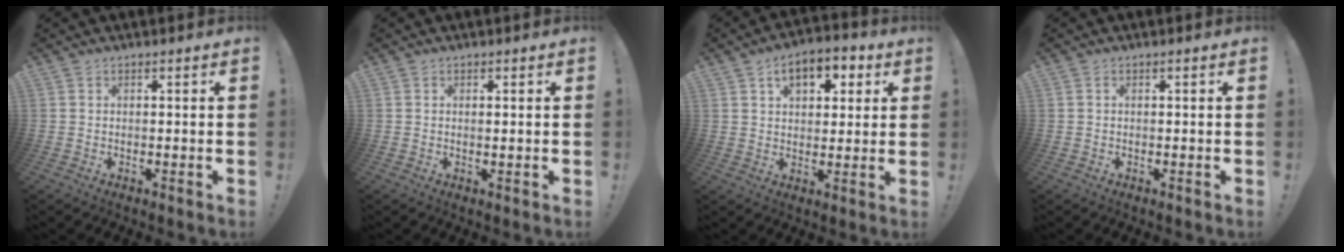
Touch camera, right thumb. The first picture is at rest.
{"total": 0.8, "force": [0.4, 0.1, 0.6], "torque": [0.001, -0.005, 0.005]}
{"total": 9.6, "force": [4.4, 6.1, 6.1], "torque": [-0.088, -0.005, 0.078]}
{"total": 0.6, "force": [-0.2, -0.1, 0.5], "torque": [-0.011, -0.001, -0.004]}